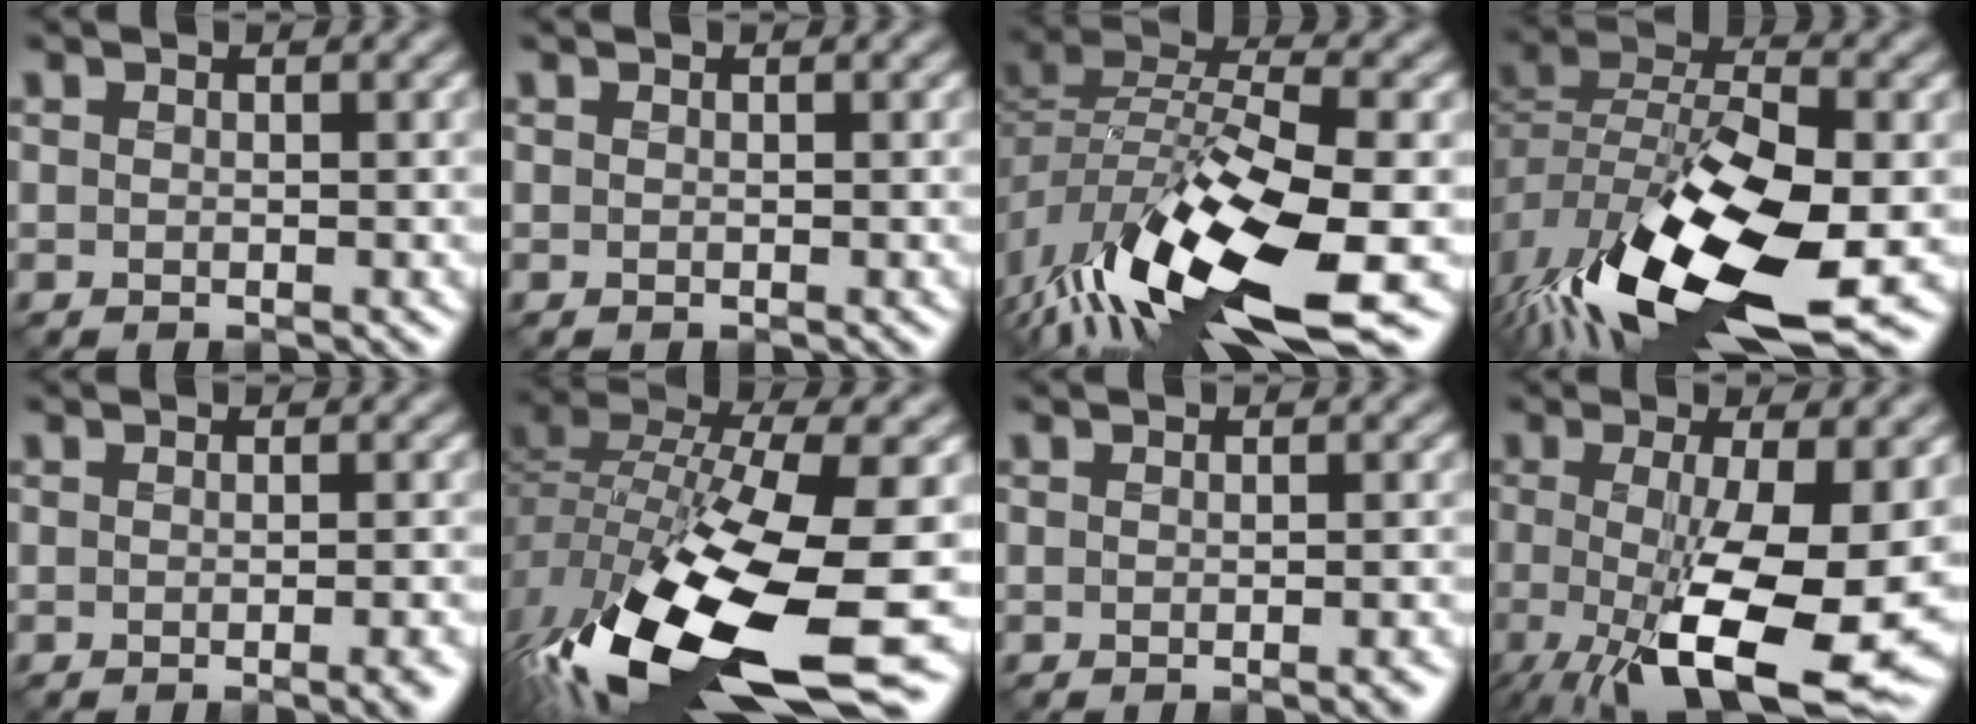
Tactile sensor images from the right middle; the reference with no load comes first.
{"total": 0.0}
{"total": 13.6, "force": [-7.0, 4.8, 10.6], "torque": [-0.200, -0.021, -0.126]}
{"total": 16.0, "force": [-7.0, 6.9, 12.6], "torque": [-0.248, -0.032, -0.124]}
{"total": 1.6, "force": [-0.8, 0.3, 1.4], "torque": [-0.016, -0.005, -0.011]}
{"total": 17.5, "force": [-7.8, 6.6, 14.2], "torque": [-0.307, -0.050, -0.128]}
{"total": 0.9, "force": [-0.6, 0.2, 0.7], "torque": [-0.010, -0.006, -0.010]}
{"total": 12.6, "force": [-3.0, 3.5, 11.8], "torque": [-0.193, -0.034, -0.040]}